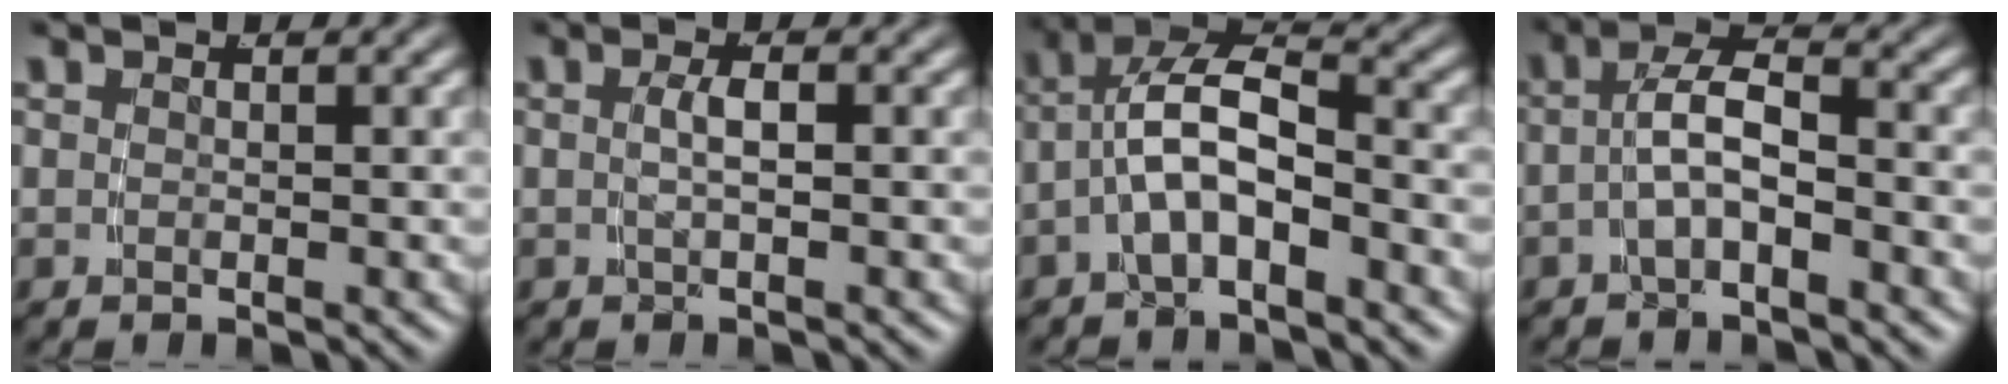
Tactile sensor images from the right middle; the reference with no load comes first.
{"total": 1.6, "force": [-0.4, -0.2, 1.5], "torque": [-0.027, 0.000, -0.003]}
{"total": 6.2, "force": [-1.1, 3.7, 4.8], "torque": [-0.098, -0.019, -0.016]}
{"total": 3.6, "force": [-1.2, 1.3, 3.1], "torque": [-0.057, 0.002, -0.024]}